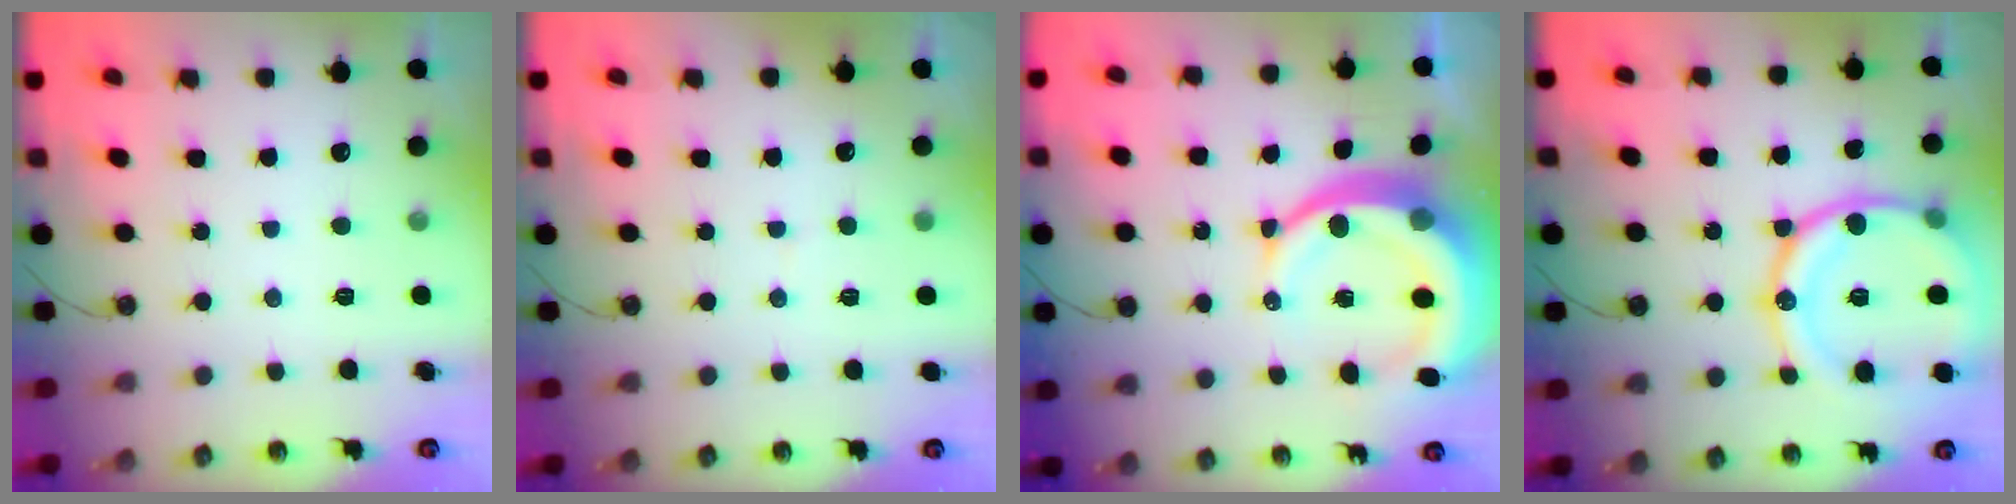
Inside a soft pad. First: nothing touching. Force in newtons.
{"total": 1.8, "press": 1.8, "slide": 0.1}
{"total": 16.9, "press": 16.8, "slide": 1.9}
{"total": 20.8, "press": 20.7, "slide": 2.5}